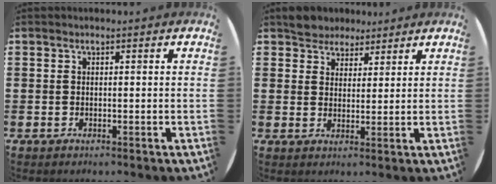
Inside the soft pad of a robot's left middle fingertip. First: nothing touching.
{"total": 3.9, "force": [3.5, 1.7, -0.3], "torque": [-0.002, -0.004, 0.067]}